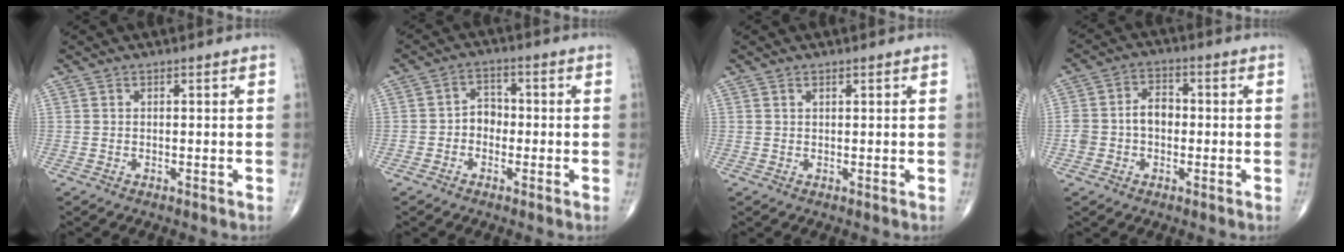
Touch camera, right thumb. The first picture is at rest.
{"total": 4.1, "force": [-1.0, 3.3, 2.1], "torque": [-0.010, 0.021, -0.027]}
{"total": 0.6, "force": [0.4, 0.3, 0.3], "torque": [-0.005, -0.002, 0.007]}
{"total": 6.4, "force": [-0.6, 4.7, 4.4], "torque": [-0.070, 0.028, -0.014]}